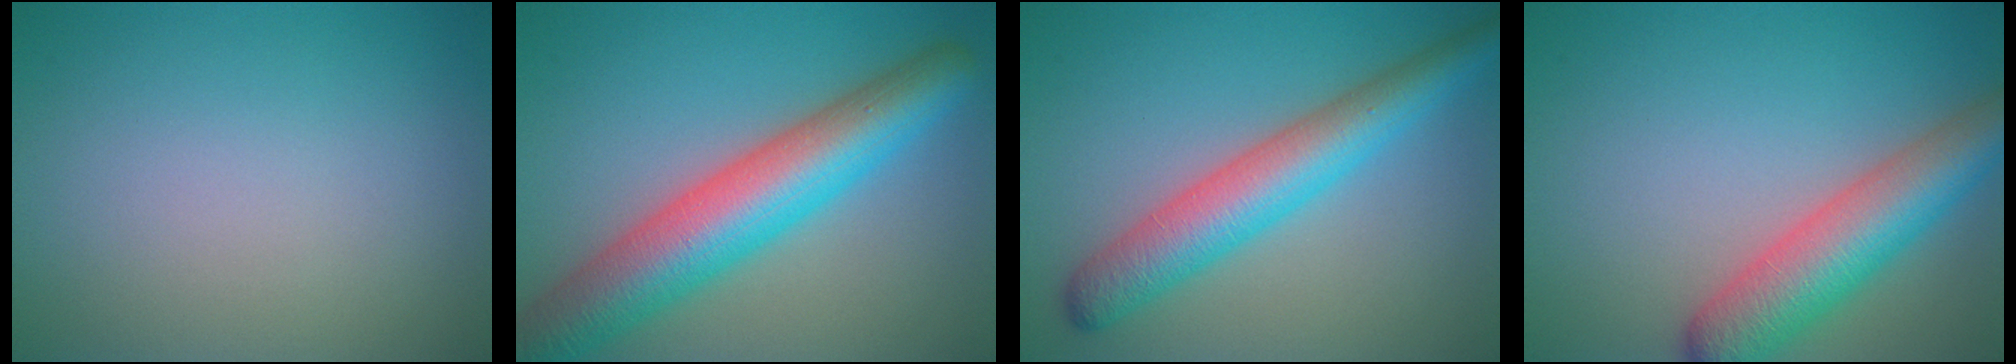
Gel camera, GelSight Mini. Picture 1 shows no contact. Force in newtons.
{"total": 9.7, "press": 9.7, "slide": 0.3}
{"total": 6.3, "press": 6.3, "slide": 0.1}
{"total": 7.0, "press": 7.0, "slide": 0.2}